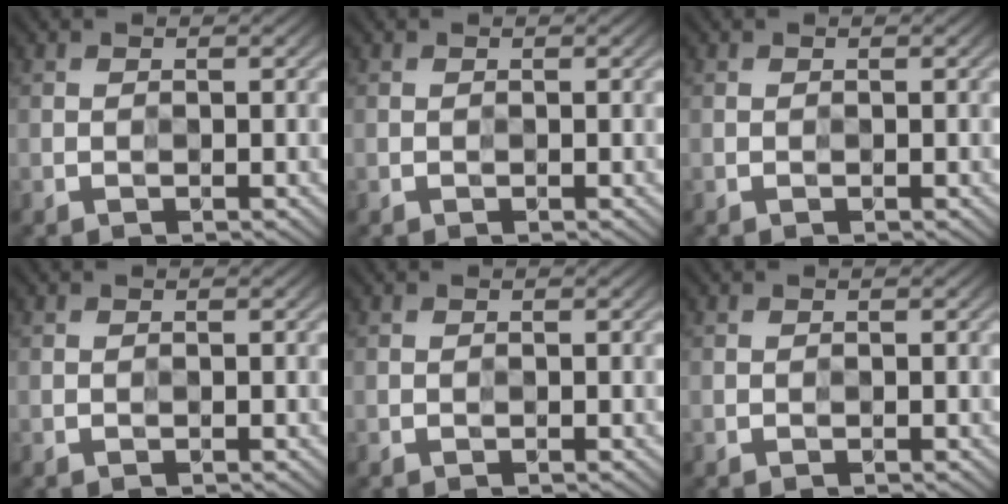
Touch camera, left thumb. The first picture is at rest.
{"total": 0.0}
{"total": 0.0}
{"total": 0.0}
{"total": 0.0}
{"total": 0.0}